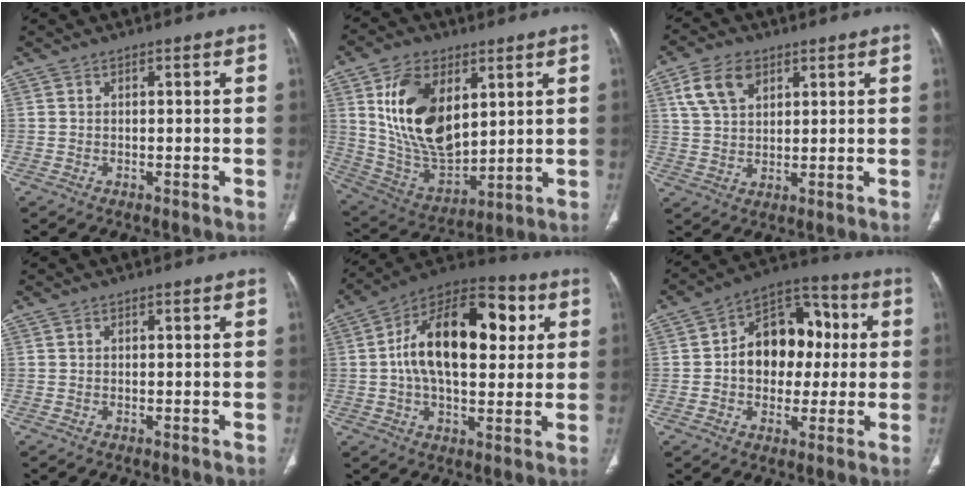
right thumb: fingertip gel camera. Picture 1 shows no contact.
{"total": 19.3, "force": [6.0, 11.4, 14.3], "torque": [-0.232, -0.030, 0.128]}
{"total": 8.4, "force": [4.0, 5.3, 5.1], "torque": [-0.085, -0.006, 0.080]}
{"total": 0.0}
{"total": 21.7, "force": [3.9, 11.9, 17.8], "torque": [-0.261, 0.019, 0.050]}
{"total": 15.6, "force": [1.0, 11.3, 10.7], "torque": [-0.105, 0.029, 0.008]}